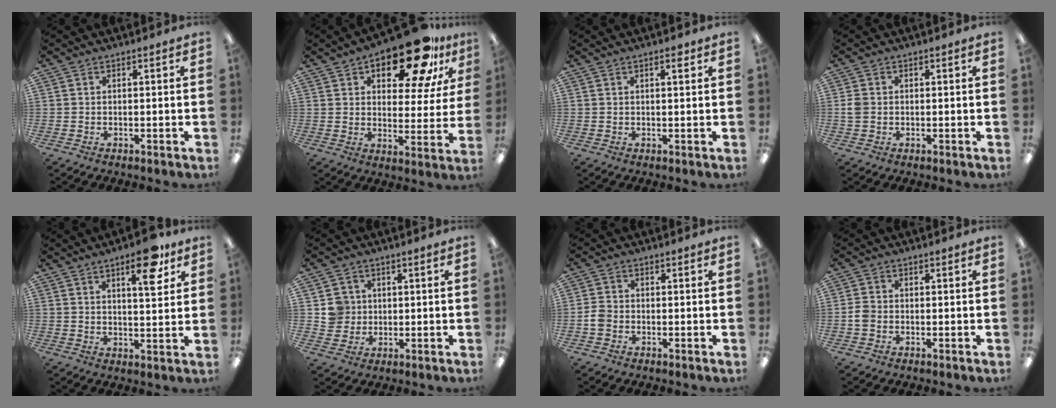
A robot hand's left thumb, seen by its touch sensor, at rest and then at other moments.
{"total": 18.6, "force": [13.3, 7.5, 10.6], "torque": [-0.159, -0.077, 0.222]}
{"total": 1.6, "force": [1.1, 0.4, 1.1], "torque": [-0.015, -0.002, 0.018]}
{"total": 2.7, "force": [0.1, 2.3, 1.5], "torque": [-0.027, 0.006, 0.002]}
{"total": 10.6, "force": [6.3, 3.6, 7.7], "torque": [-0.099, -0.029, 0.098]}
{"total": 5.4, "force": [1.1, 5.3, 0.6], "torque": [-0.014, 0.005, 0.022]}
{"total": 2.9, "force": [-0.9, 2.4, 1.4], "torque": [-0.022, 0.007, -0.016]}
{"total": 2.6, "force": [-0.5, 2.1, 1.3], "torque": [-0.023, 0.005, -0.009]}